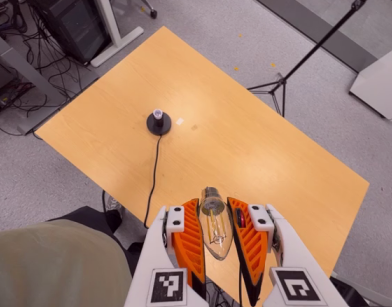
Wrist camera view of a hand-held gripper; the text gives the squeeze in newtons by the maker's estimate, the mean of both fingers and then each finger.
{"total": 22.9, "left": 25.1, "right": 20.7}